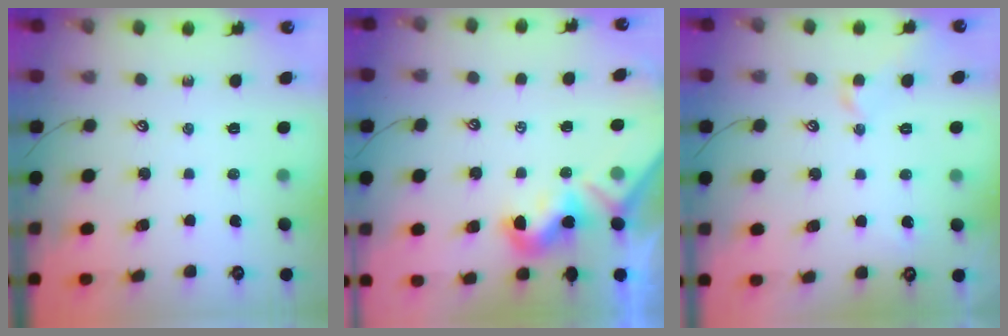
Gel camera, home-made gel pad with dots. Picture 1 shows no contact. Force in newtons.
{"total": 4.9, "press": 4.8, "slide": 0.8}
{"total": 1.1, "press": 1.0, "slide": 0.5}